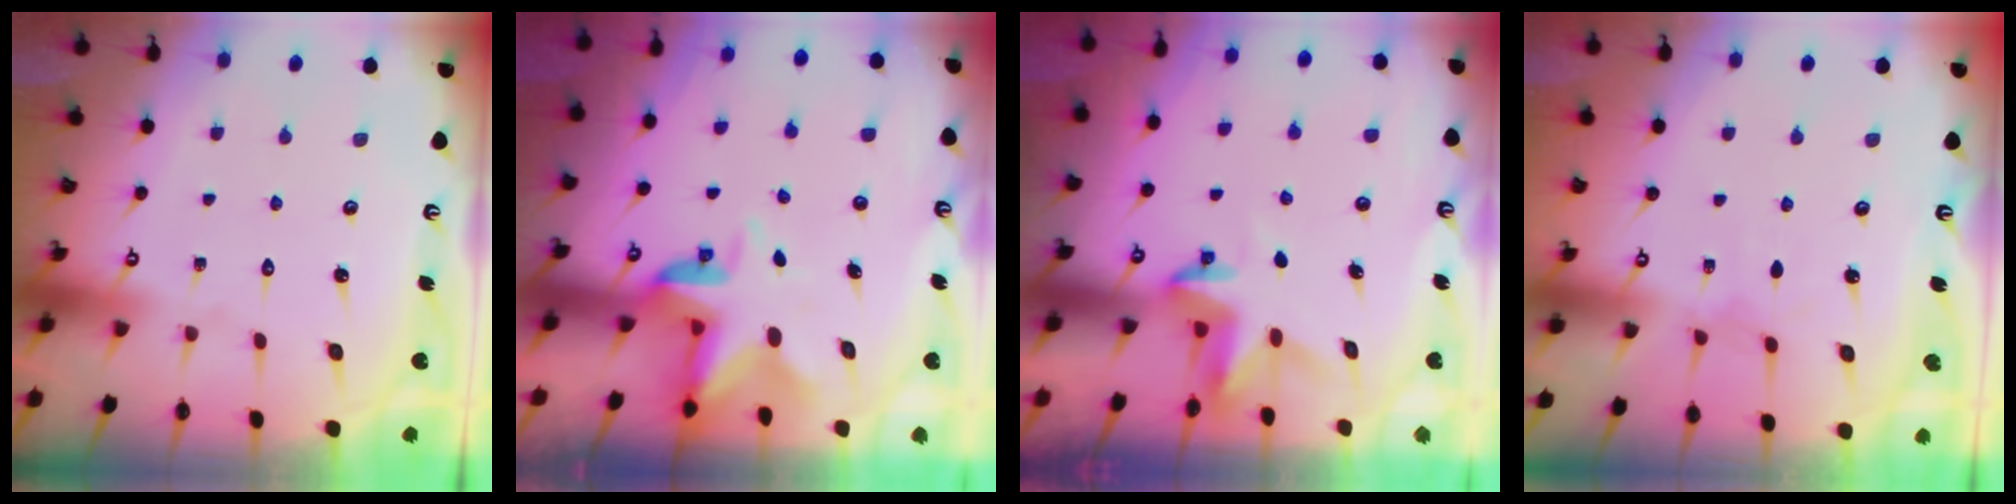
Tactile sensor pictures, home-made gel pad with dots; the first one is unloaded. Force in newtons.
{"total": 5.1, "press": 5.1, "slide": 0.6}
{"total": 3.9, "press": 3.9, "slide": 0.4}
{"total": 3.2, "press": 3.2, "slide": 0.5}